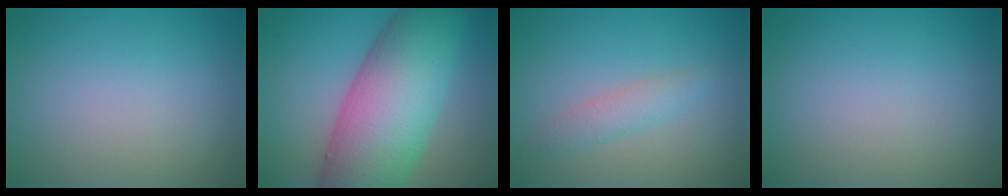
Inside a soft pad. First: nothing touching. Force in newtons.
{"total": 13.7, "press": 13.7, "slide": 0.3}
{"total": 1.8, "press": 1.8, "slide": 0.0}
{"total": 0.0}